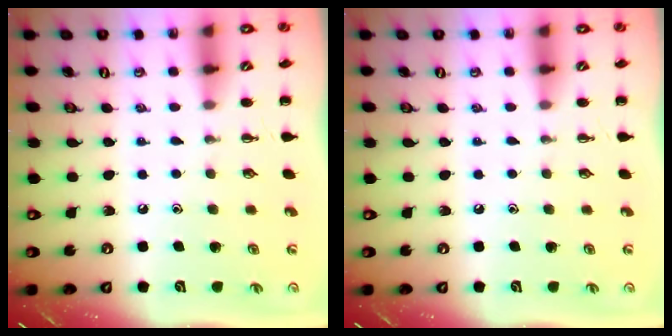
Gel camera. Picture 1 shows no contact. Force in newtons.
{"total": 0.0}